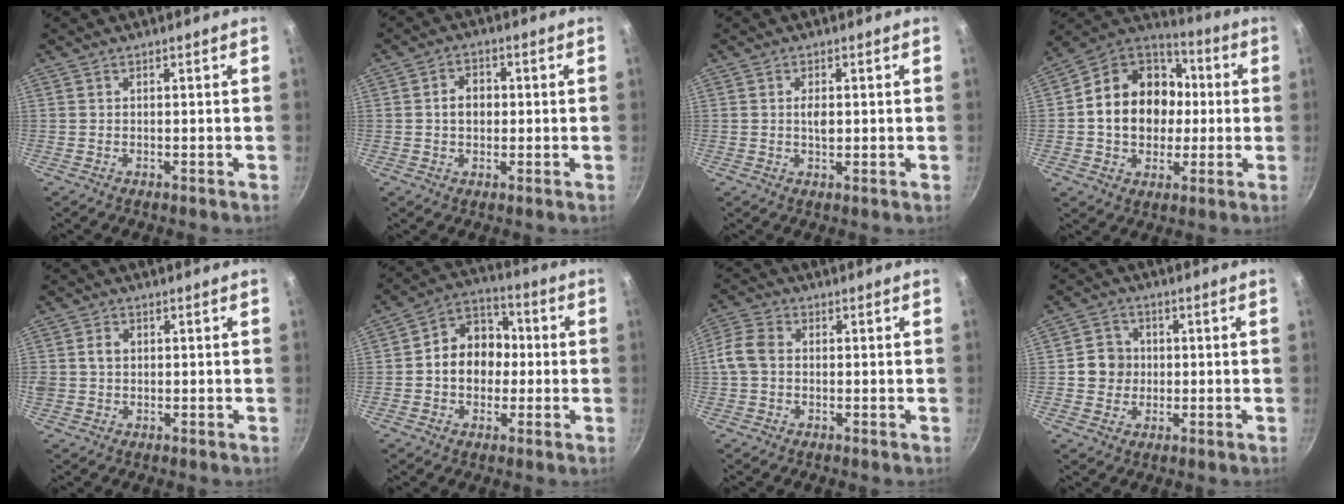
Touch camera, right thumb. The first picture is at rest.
{"total": 5.8, "force": [0.1, 4.5, 3.6], "torque": [-0.033, 0.013, -0.003]}
{"total": 2.6, "force": [0.2, 1.3, 2.3], "torque": [-0.034, -0.002, 0.002]}
{"total": 19.5, "force": [0.5, 15.7, 11.6], "torque": [-0.167, 0.034, 0.002]}
{"total": 3.2, "force": [0.4, 2.7, 1.7], "torque": [-0.017, 0.006, 0.003]}
{"total": 12.1, "force": [-0.4, 9.8, 7.1], "torque": [-0.065, 0.030, -0.024]}
{"total": 5.9, "force": [-0.1, 4.5, 3.8], "torque": [-0.073, 0.014, -0.017]}
{"total": 6.0, "force": [0.1, 5.7, 2.0], "torque": [0.002, 0.008, -0.009]}